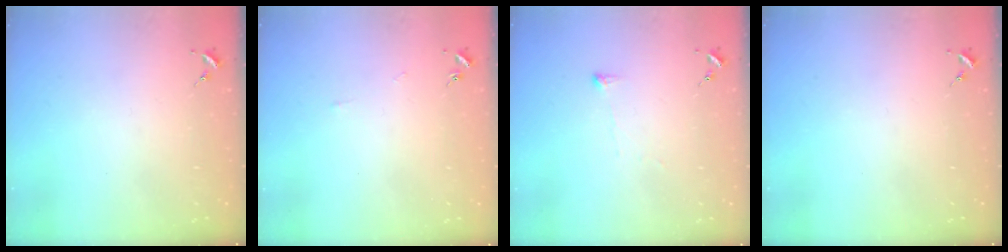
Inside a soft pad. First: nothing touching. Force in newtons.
{"total": 1.7, "press": 1.7, "slide": 0.3}
{"total": 2.9, "press": 2.9, "slide": 0.4}
{"total": 0.0}